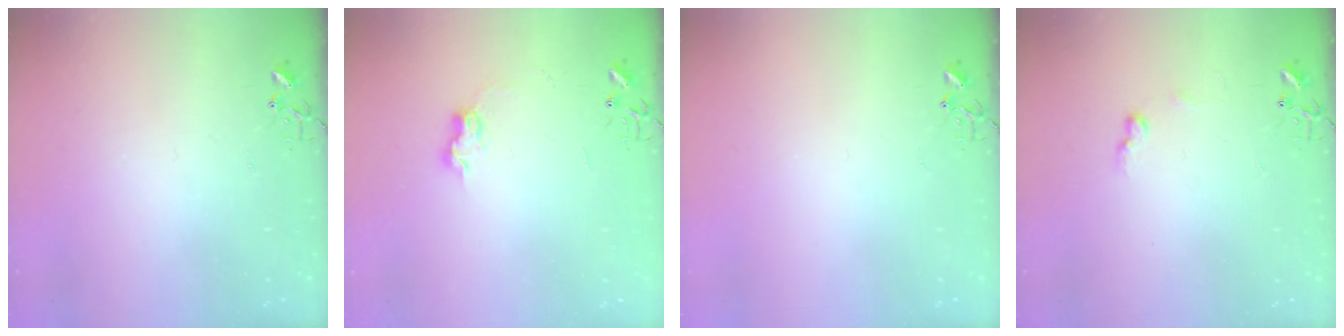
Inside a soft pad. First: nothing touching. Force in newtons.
{"total": 7.4, "press": 7.4, "slide": 0.4}
{"total": 0.0}
{"total": 5.5, "press": 5.5, "slide": 0.8}